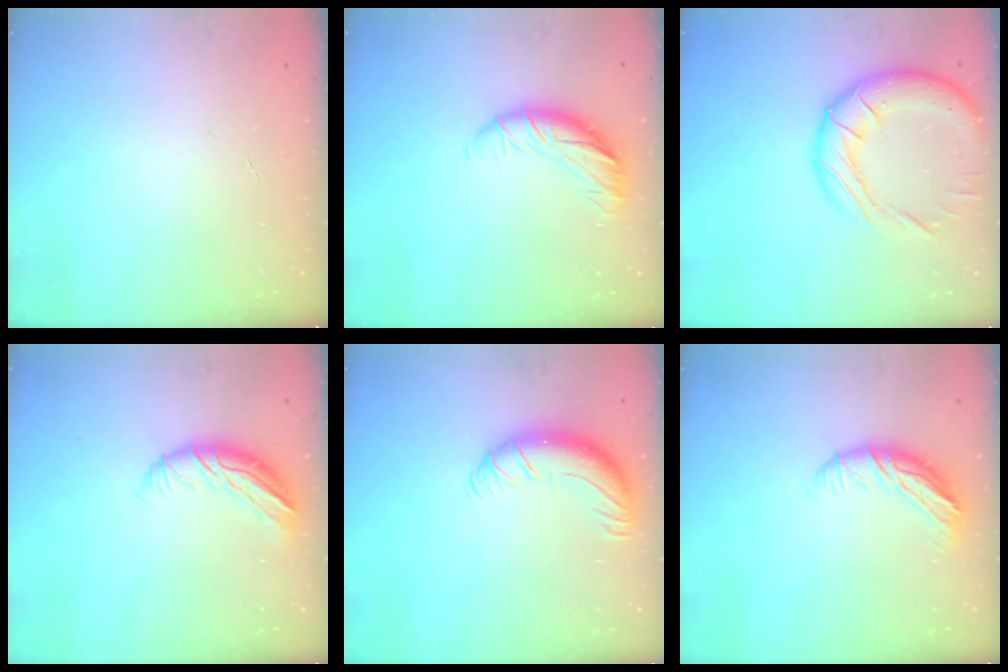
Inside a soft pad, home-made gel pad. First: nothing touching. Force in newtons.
{"total": 11.7, "press": 11.5, "slide": 2.0}
{"total": 20.6, "press": 20.4, "slide": 2.8}
{"total": 9.4, "press": 9.1, "slide": 2.4}
{"total": 11.2, "press": 10.8, "slide": 2.9}
{"total": 10.4, "press": 10.3, "slide": 0.6}